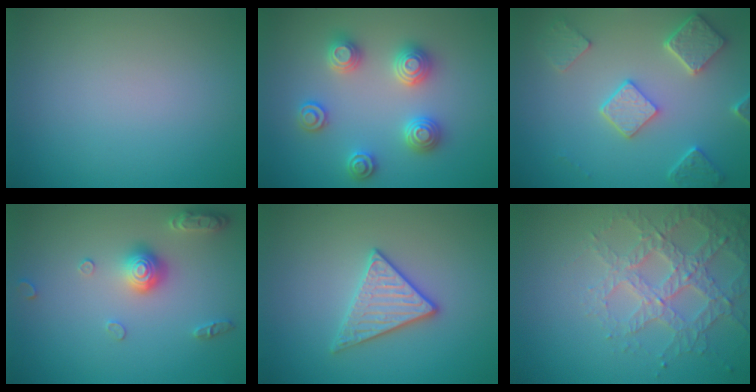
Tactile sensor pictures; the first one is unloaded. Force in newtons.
{"total": 3.5, "press": 3.5, "slide": 0.6}
{"total": 5.0, "press": 4.0, "slide": 3.0}
{"total": 3.0, "press": 2.9, "slide": 0.7}
{"total": 2.9, "press": 2.8, "slide": 0.7}
{"total": 3.7, "press": 3.7, "slide": 0.6}